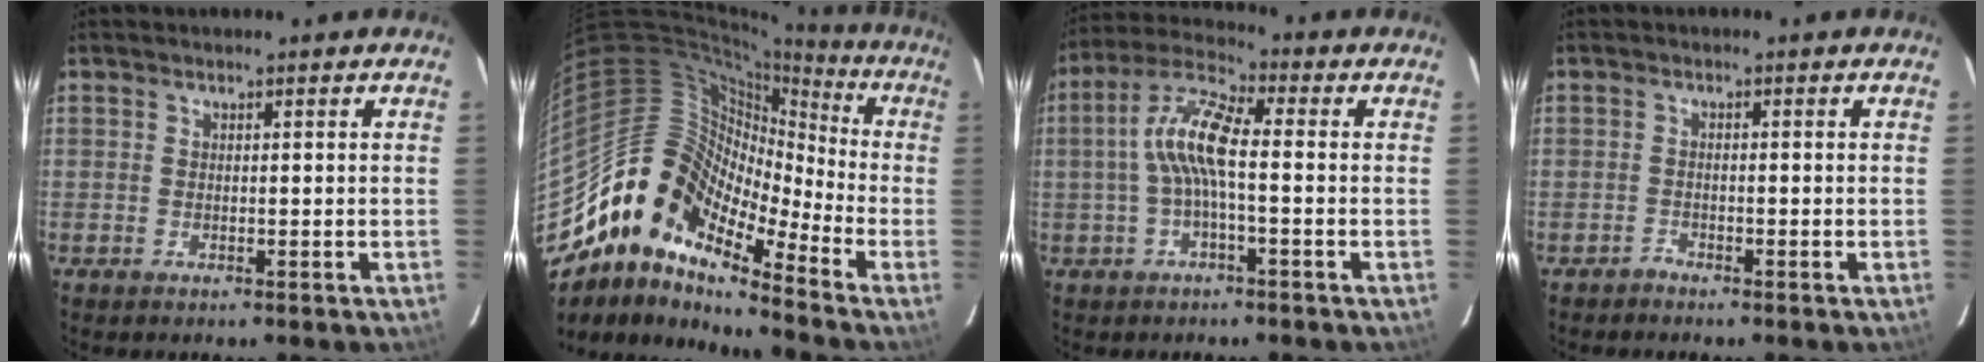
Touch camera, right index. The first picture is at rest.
{"total": 14.6, "force": [-10.7, 6.3, 7.6], "torque": [-0.110, 0.006, -0.225]}
{"total": 8.8, "force": [-0.6, 2.0, 8.5], "torque": [-0.184, 0.018, -0.012]}
{"total": 1.1, "force": [-1.0, 0.3, -0.2], "torque": [0.004, 0.004, -0.021]}